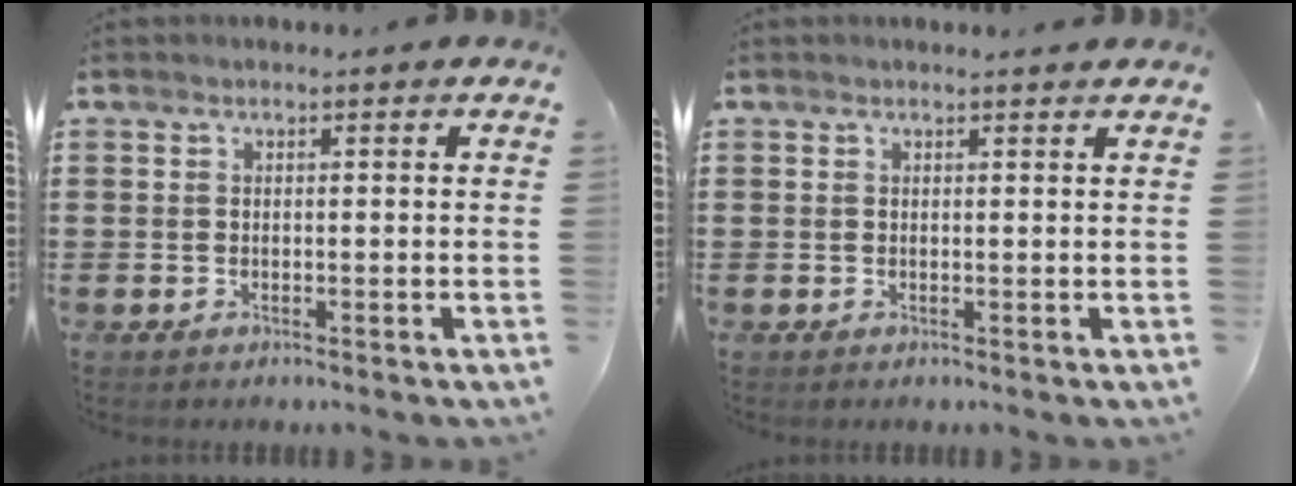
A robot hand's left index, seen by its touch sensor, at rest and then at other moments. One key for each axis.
{"total": 0.6, "fx": 0.6, "fy": 0.0, "fz": 0.2, "tx": 0.002, "ty": -0.005, "tz": 0.011}